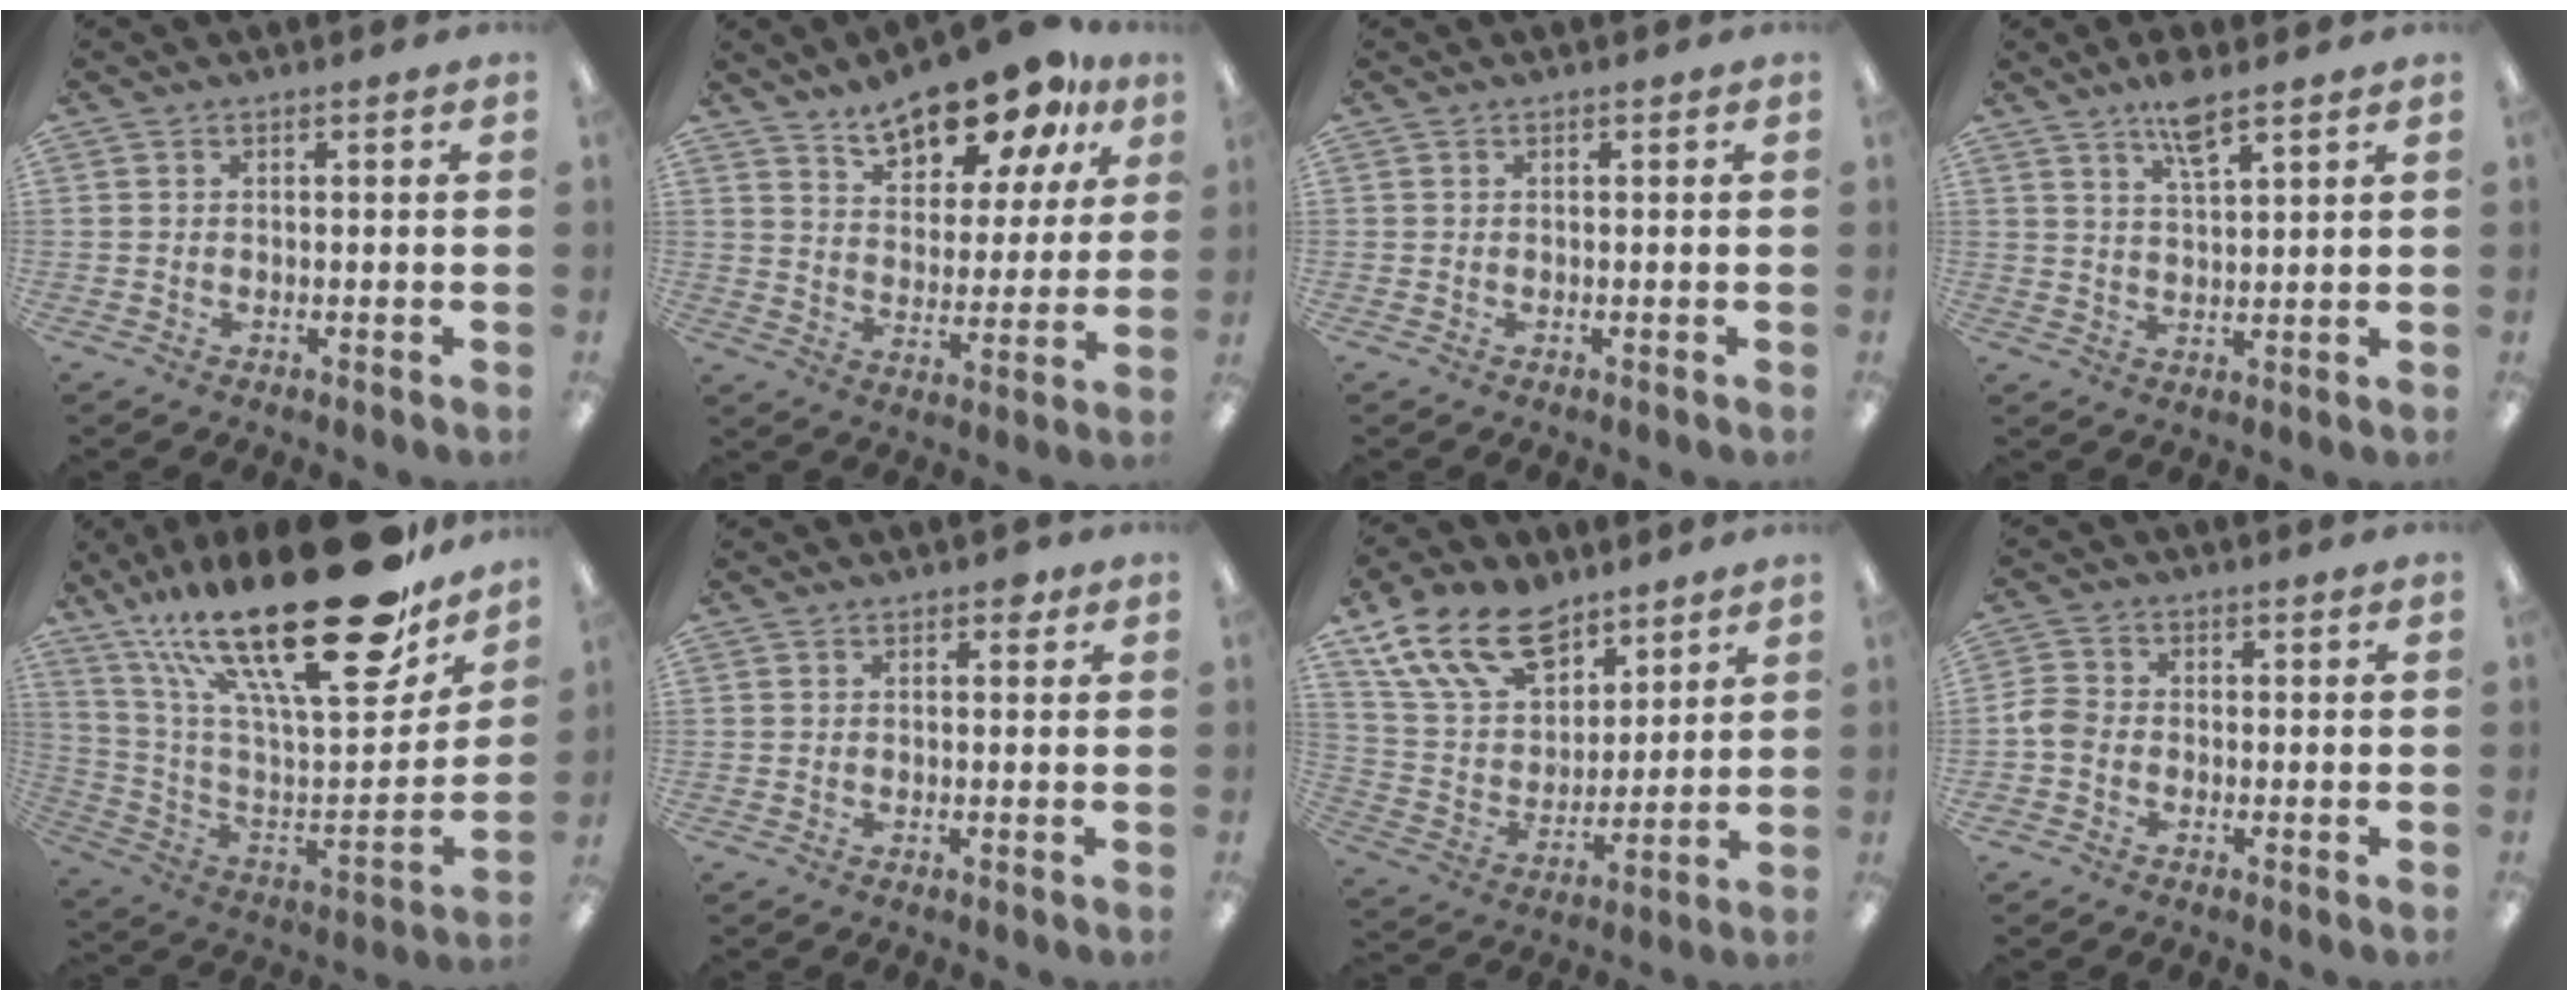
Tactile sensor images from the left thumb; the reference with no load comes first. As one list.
[{"total": 15.4, "force": [12.5, 5.8, 6.9], "torque": [-0.106, -0.077, 0.220]}, {"total": 0.0}, {"total": 6.3, "force": [4.7, 1.3, 4.0], "torque": [-0.075, -0.017, 0.079]}, {"total": 32.2, "force": [20.8, 9.2, 22.7], "torque": [-0.385, -0.148, 0.344]}, {"total": 1.7, "force": [0.8, 1.0, 1.1], "torque": [-0.008, -0.002, 0.011]}, {"total": 18.2, "force": [12.0, 10.7, 8.5], "torque": [-0.157, -0.055, 0.225]}, {"total": 3.8, "force": [-1.4, 2.8, 2.1], "torque": [-0.041, 0.009, -0.024]}]